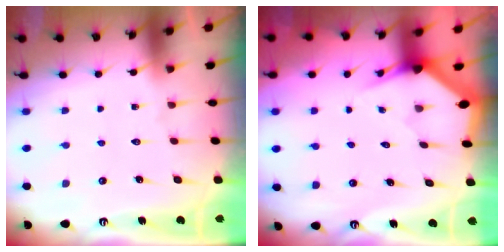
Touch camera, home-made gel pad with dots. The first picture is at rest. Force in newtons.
{"total": 2.9, "press": 2.9, "slide": 0.1}